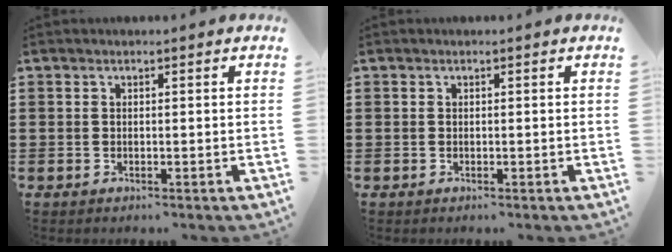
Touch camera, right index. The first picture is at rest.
{"total": 0.0}